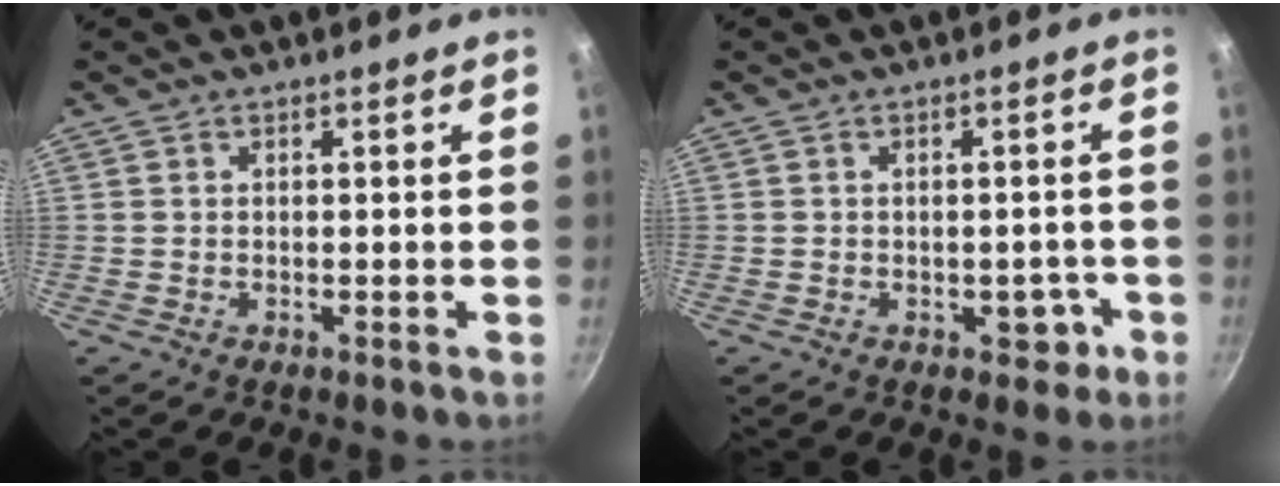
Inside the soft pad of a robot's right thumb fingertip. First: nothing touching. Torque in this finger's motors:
{"motor_torque": [2.82, 2.19, 0.98, -0.70, 0.08]}